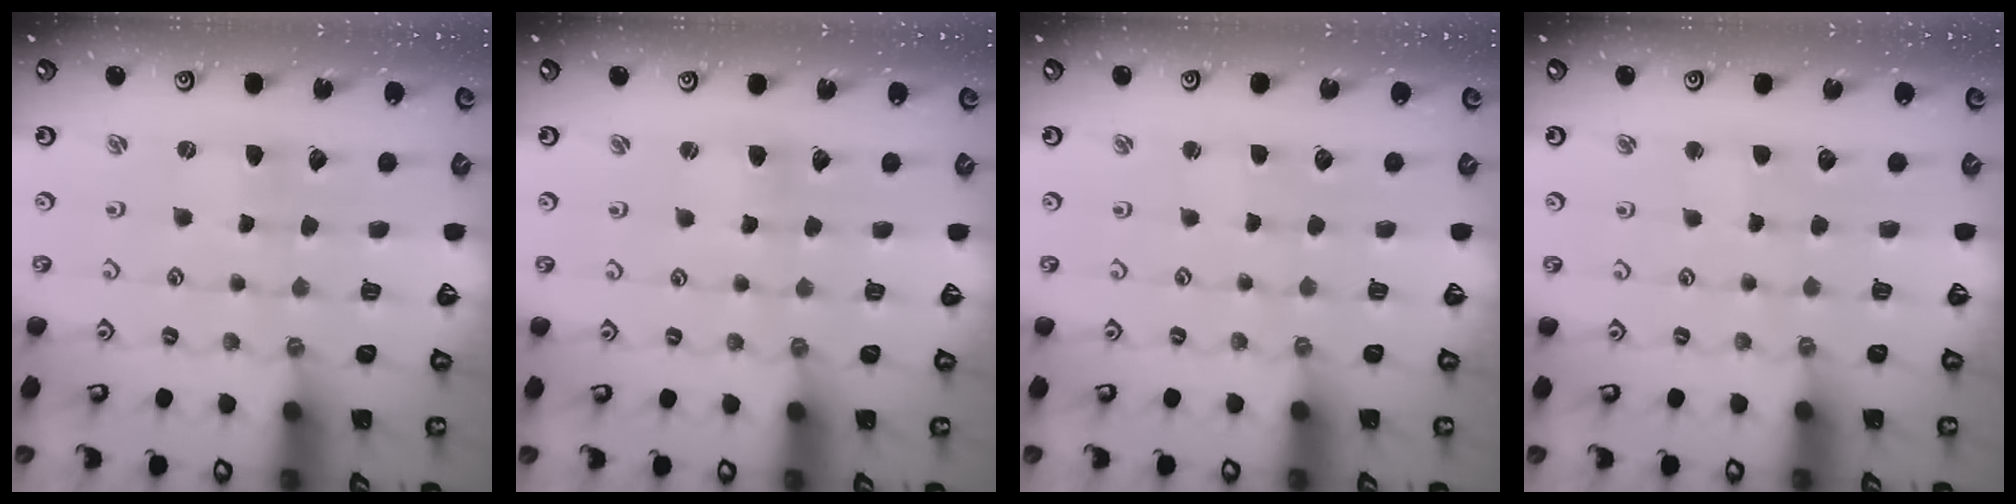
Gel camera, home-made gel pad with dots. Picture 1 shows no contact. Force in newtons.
{"total": 2.2, "press": 2.2, "slide": 0.3}
{"total": 0.6, "press": 0.6, "slide": 0.0}
{"total": 1.7, "press": 1.7, "slide": 0.1}